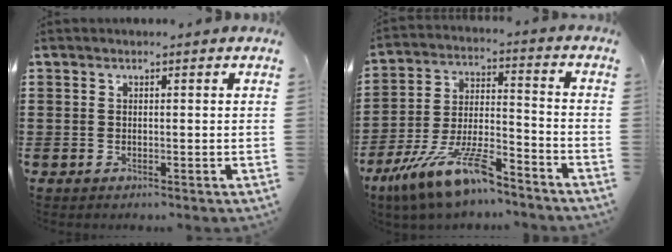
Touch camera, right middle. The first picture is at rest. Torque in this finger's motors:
{"motor_torque": [1.61, -0.52, 1.05, 0.21]}